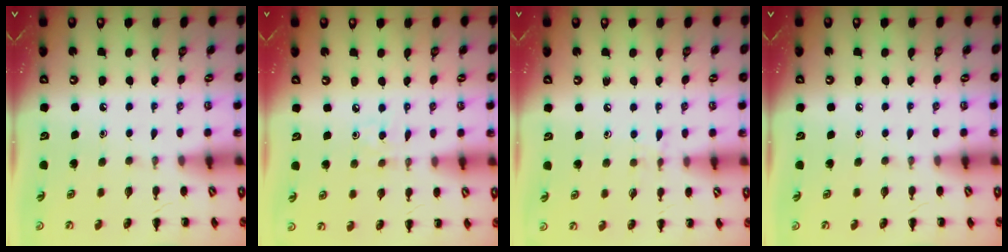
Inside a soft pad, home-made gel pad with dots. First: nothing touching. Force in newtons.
{"total": 3.3, "press": 3.1, "slide": 1.1}
{"total": 5.3, "press": 4.9, "slide": 2.1}
{"total": 0.0}